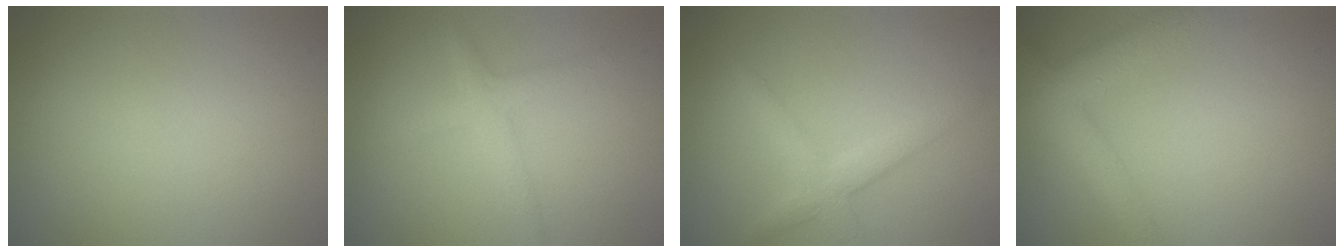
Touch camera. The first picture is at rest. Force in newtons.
{"total": 2.0, "press": 2.0, "slide": 0.1}
{"total": 2.6, "press": 2.6, "slide": 0.2}
{"total": 5.1, "press": 5.1, "slide": 0.3}